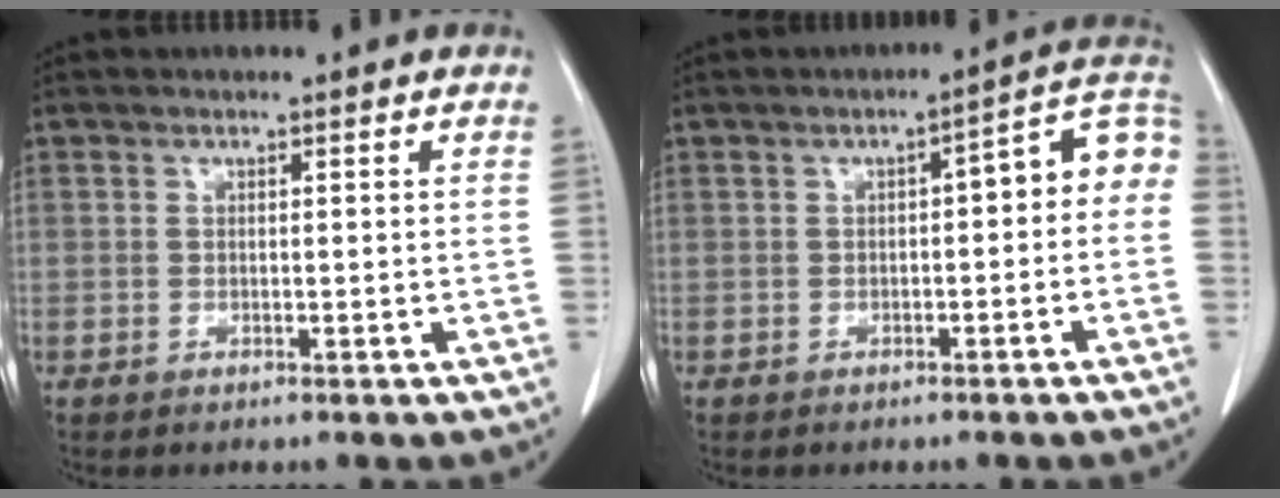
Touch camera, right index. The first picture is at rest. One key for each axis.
{"total": 7.5, "fx": -0.4, "fy": 2.6, "fz": 7.0, "tx": -0.090, "ty": 0.040, "tz": -0.008}